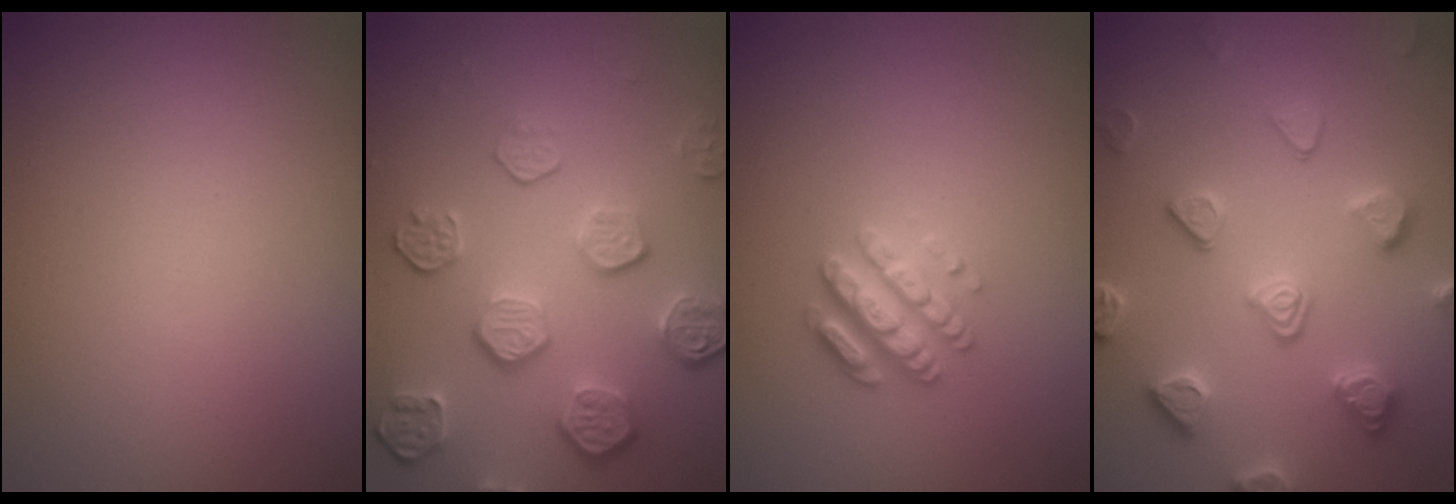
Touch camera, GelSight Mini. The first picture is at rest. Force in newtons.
{"total": 5.6, "press": 4.1, "slide": 3.9}
{"total": 2.8, "press": 2.7, "slide": 0.6}
{"total": 4.5, "press": 4.4, "slide": 1.0}